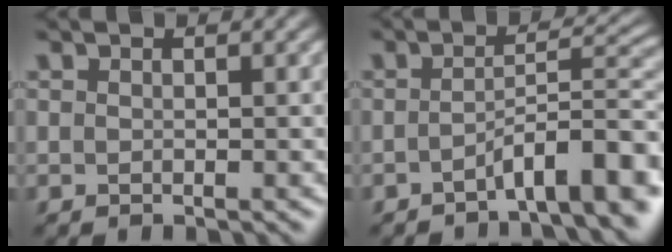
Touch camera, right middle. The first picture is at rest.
{"total": 6.1, "force": [-3.4, 1.2, 4.9], "torque": [-0.069, 0.015, -0.057]}